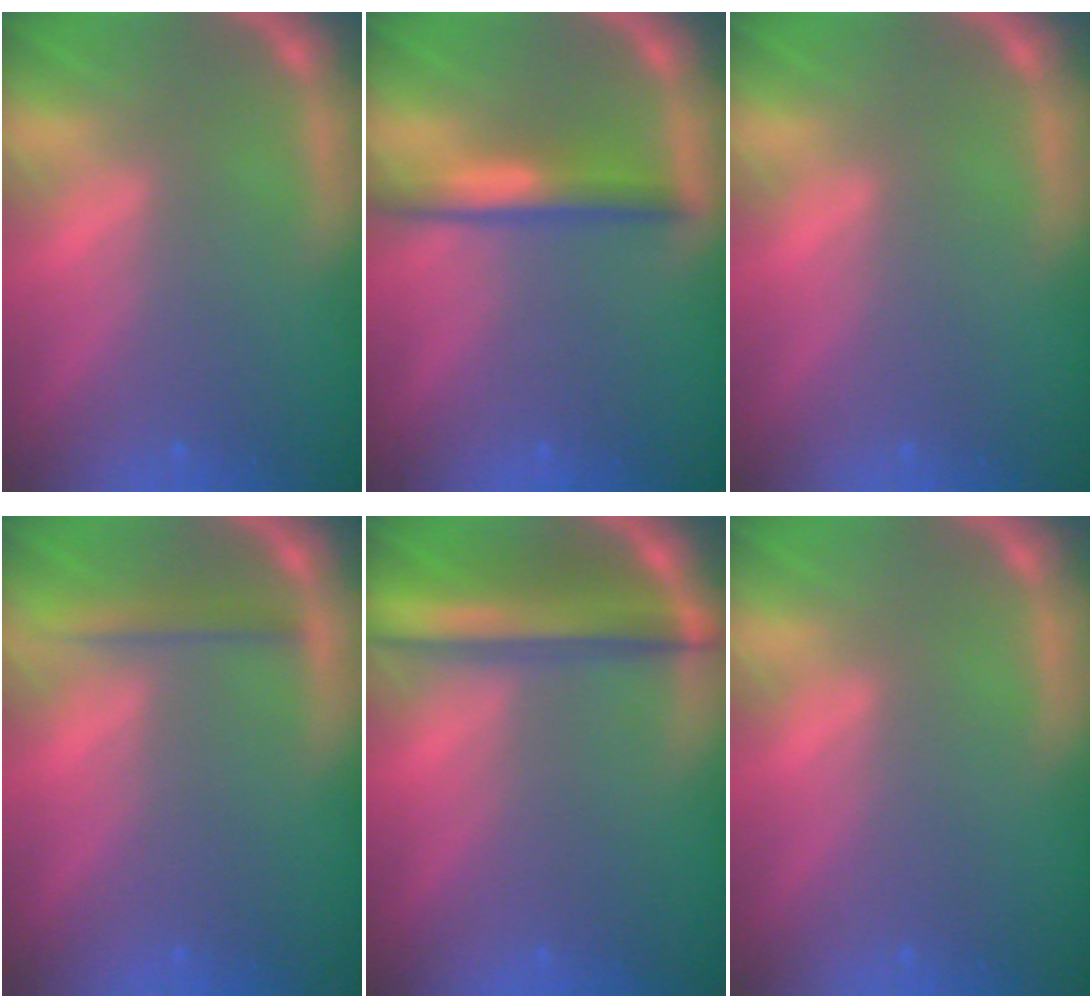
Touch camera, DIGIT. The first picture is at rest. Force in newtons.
{"total": 3.5}
{"total": 0.0}
{"total": 2.0}
{"total": 5.5}
{"total": 0.0}